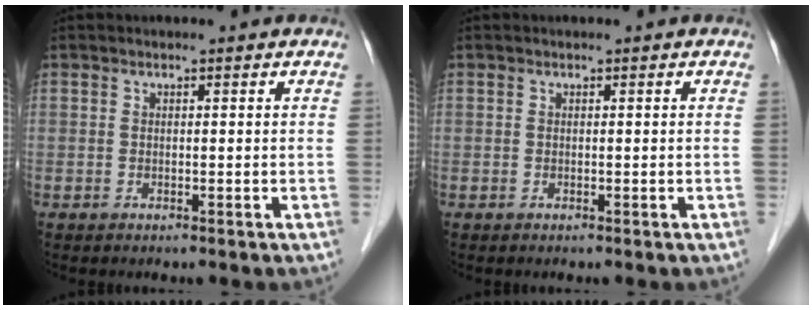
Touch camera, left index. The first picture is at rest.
{"total": 0.0}